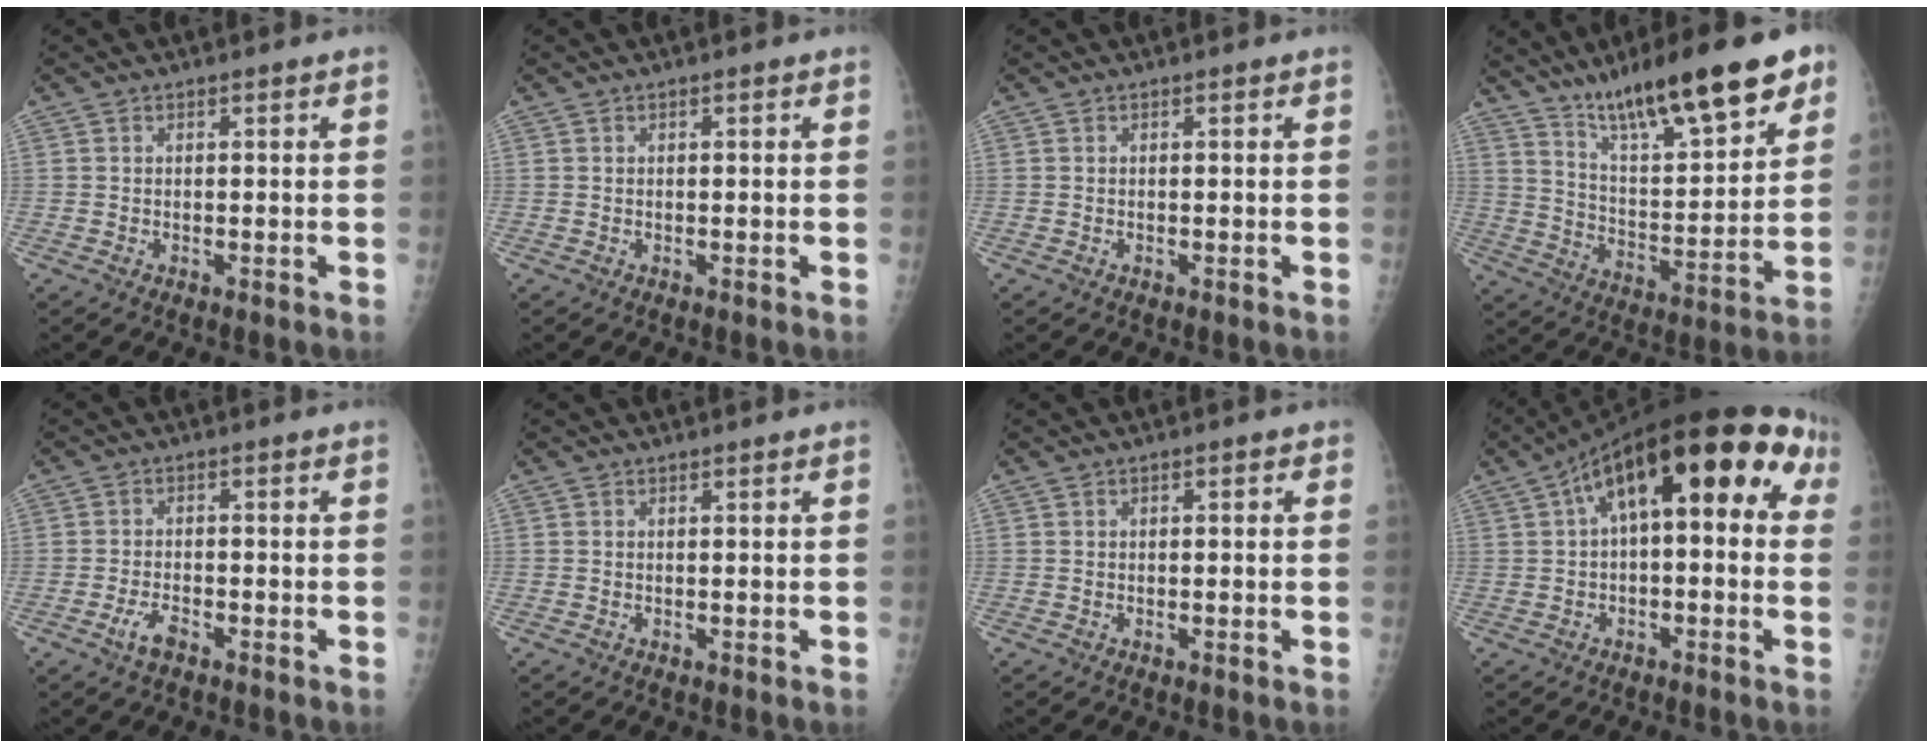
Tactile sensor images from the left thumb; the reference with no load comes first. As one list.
[{"total": 0.5, "force": [0.1, 0.2, 0.5], "torque": [-0.005, 0.002, 0.001]}, {"total": 0.0}, {"total": 23.8, "force": [15.0, 6.3, 17.3], "torque": [-0.239, -0.048, 0.245]}, {"total": 3.6, "force": [-2.2, 1.4, 2.4], "torque": [-0.051, 0.015, -0.040]}, {"total": 0.0}, {"total": 1.4, "force": [0.3, 0.7, 1.1], "torque": [-0.008, 0.004, -0.003]}, {"total": 19.8, "force": [4.8, 8.5, 17.2], "torque": [-0.221, 0.054, 0.058]}]